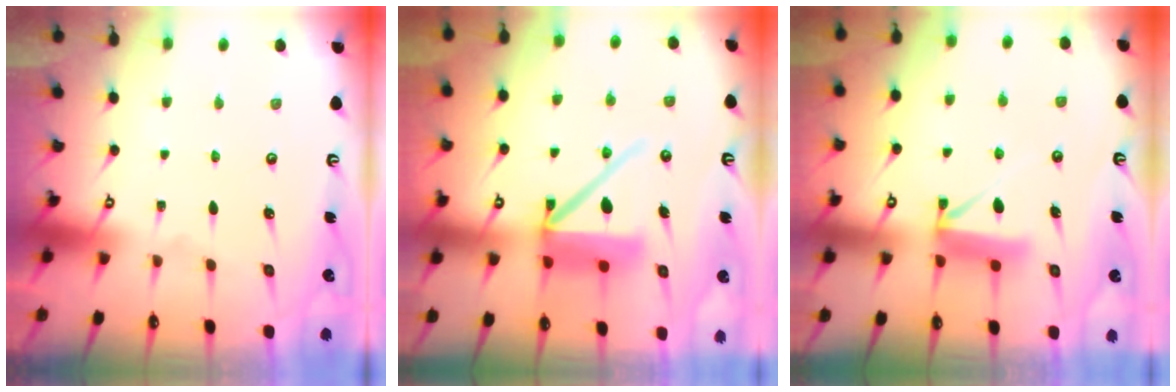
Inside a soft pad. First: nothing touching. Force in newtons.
{"total": 13.1, "press": 13.0, "slide": 1.8}
{"total": 10.2, "press": 10.1, "slide": 0.7}